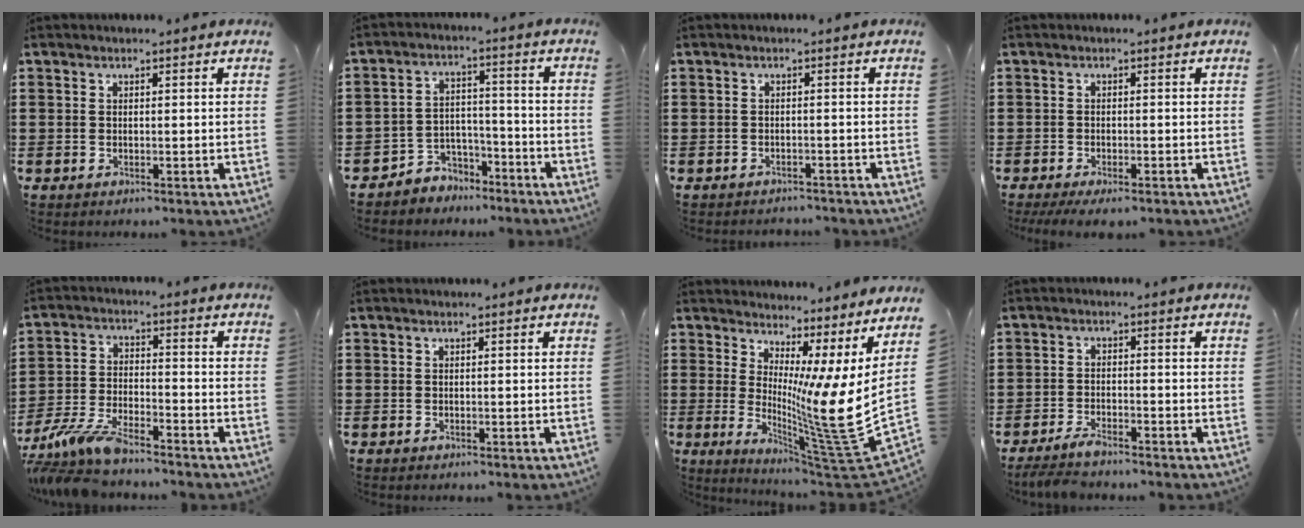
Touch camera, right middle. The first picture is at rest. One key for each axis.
{"total": 4.5, "fx": -4.0, "fy": 2.0, "fz": -0.3, "tx": -0.006, "ty": 0.004, "tz": -0.087}
{"total": 1.3, "fx": -1.2, "fy": 0.1, "fz": 0.0, "tx": -0.005, "ty": 0.001, "tz": -0.027}
{"total": 1.8, "fx": -1.5, "fy": 0.1, "fz": 0.9, "tx": -0.024, "ty": -0.004, "tz": -0.030}
{"total": 8.0, "fx": -7.1, "fy": 1.2, "fz": 3.5, "tx": -0.091, "ty": -0.005, "tz": -0.140}
{"total": 0.0}
{"total": 11.9, "fx": 2.2, "fy": 0.6, "fz": 11.7, "tx": -0.198, "ty": -0.074, "tz": 0.035}
{"total": 2.9, "fx": -2.7, "fy": 0.2, "fz": 1.2, "tx": -0.038, "ty": -0.005, "tz": -0.058}